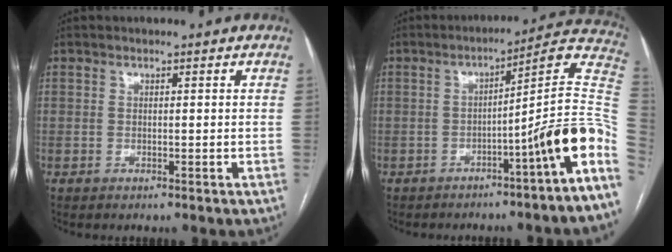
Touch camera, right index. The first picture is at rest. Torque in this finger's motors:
{"motor_torque": [1.31, -0.84, 0.45, 0.13]}